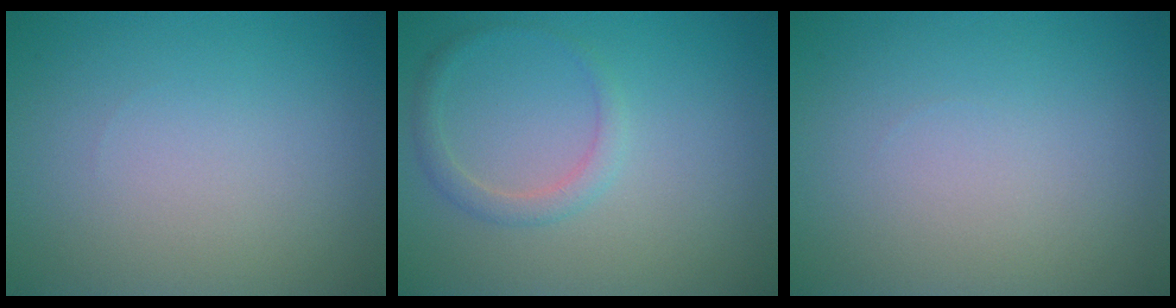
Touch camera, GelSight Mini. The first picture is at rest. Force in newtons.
{"total": 1.7, "press": 1.7, "slide": 0.2}
{"total": 0.0}